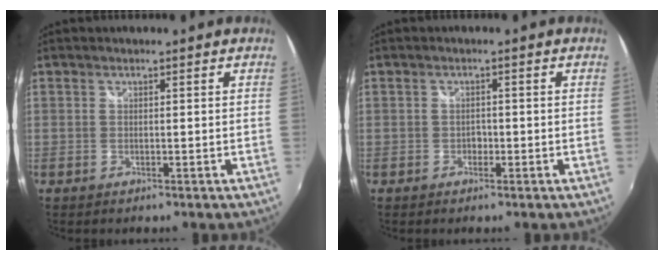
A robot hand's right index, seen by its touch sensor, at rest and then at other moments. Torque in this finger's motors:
{"motor_torque": [0.57, 0.32, 0.10, 0.01]}